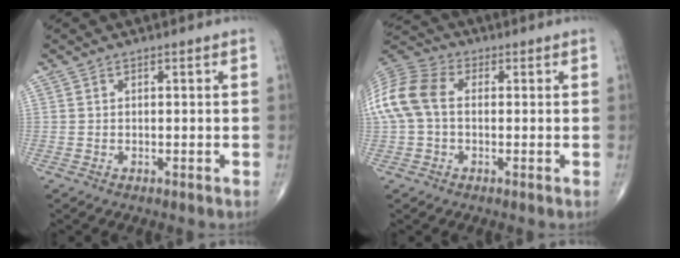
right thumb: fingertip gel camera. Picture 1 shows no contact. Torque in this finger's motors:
{"motor_torque": [-0.04, 0.49, 0.92, -0.20, 0.37]}